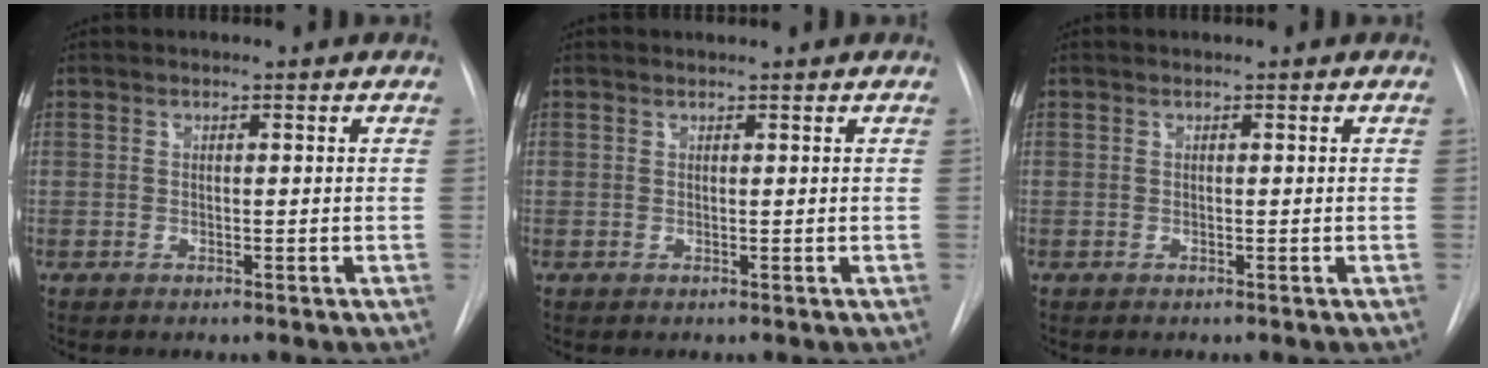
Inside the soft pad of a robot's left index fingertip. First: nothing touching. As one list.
[{"total": 0.0}, {"total": 0.0}]